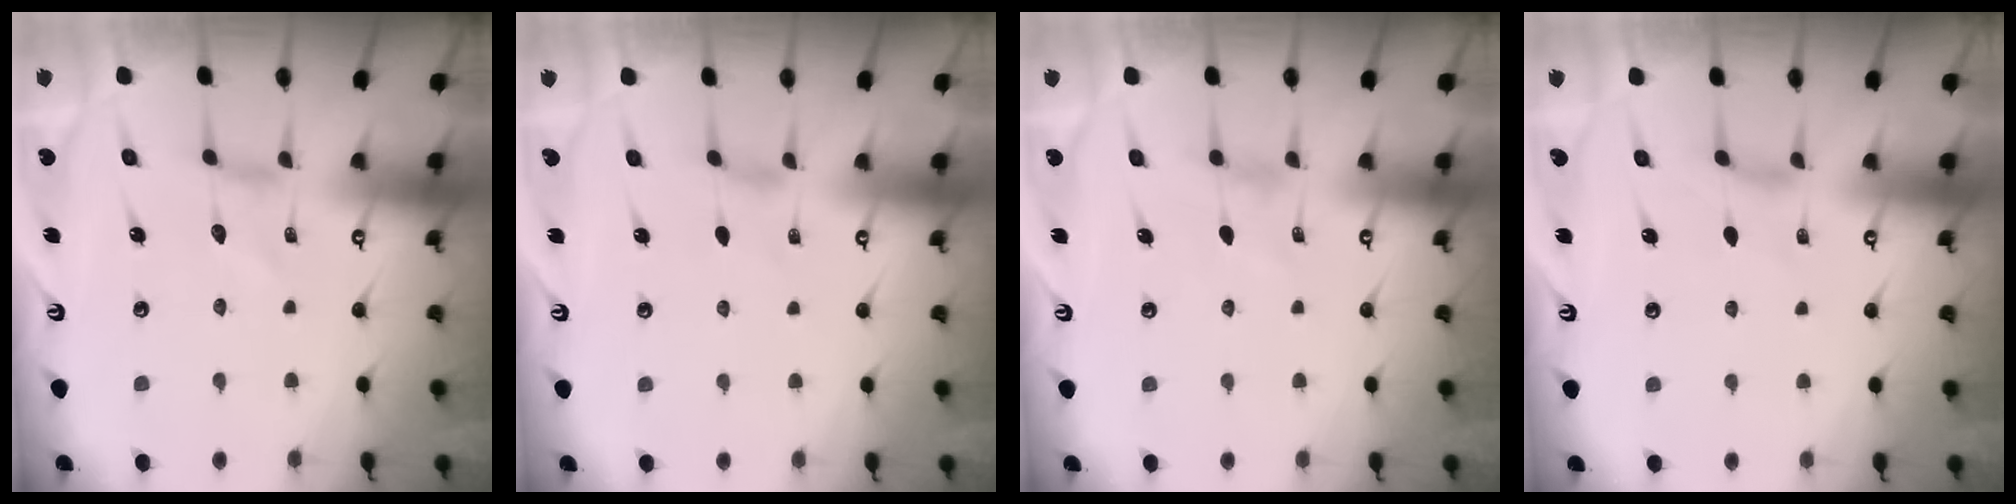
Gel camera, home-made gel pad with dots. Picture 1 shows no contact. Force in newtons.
{"total": 0.0}
{"total": 1.1, "press": 1.0, "slide": 0.3}
{"total": 1.7, "press": 1.6, "slide": 0.4}